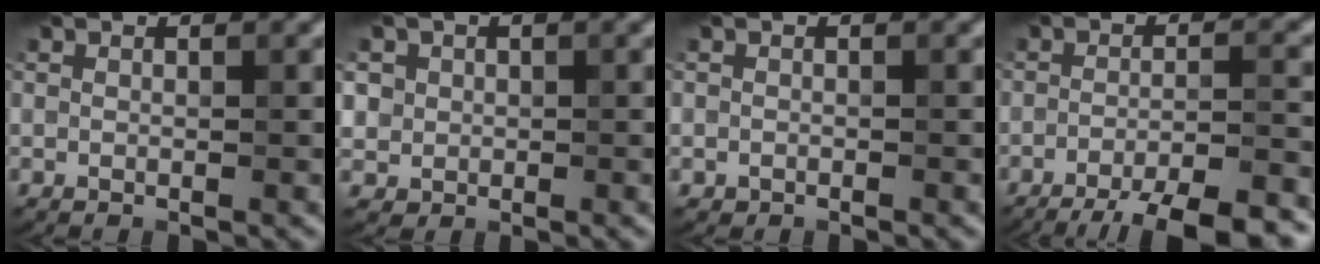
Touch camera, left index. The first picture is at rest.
{"total": 2.7, "force": [0.6, 2.6, 0.5], "torque": [-0.003, 0.007, 0.014]}
{"total": 0.5, "force": [-0.3, 0.4, 0.0], "torque": [0.004, -0.004, -0.006]}
{"total": 9.7, "force": [-7.6, 2.0, 5.7], "torque": [-0.077, -0.009, -0.103]}